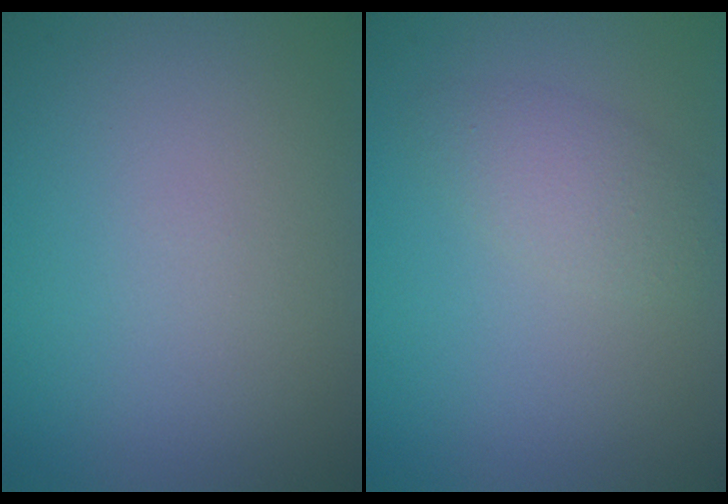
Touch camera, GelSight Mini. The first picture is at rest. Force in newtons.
{"total": 2.2, "press": 2.2, "slide": 0.1}